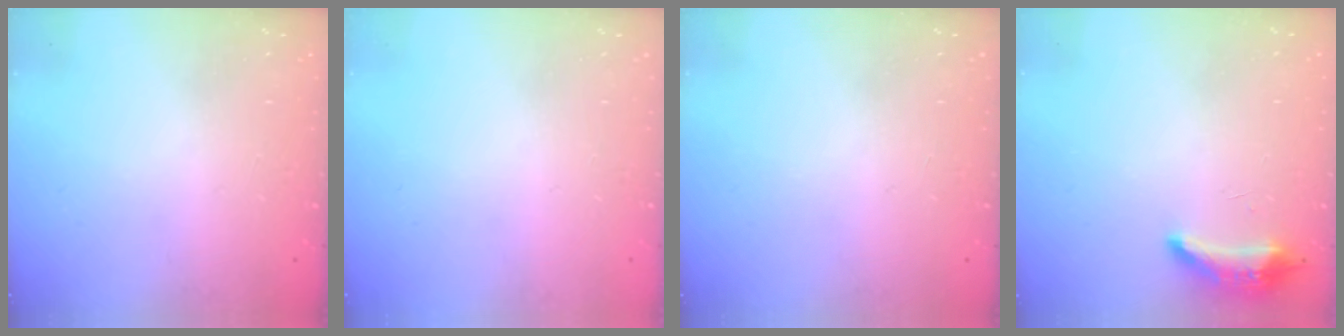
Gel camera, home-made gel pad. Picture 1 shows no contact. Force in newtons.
{"total": 0.0}
{"total": 1.0, "press": 0.0, "slide": 1.0}
{"total": 8.5, "press": 8.4, "slide": 1.6}